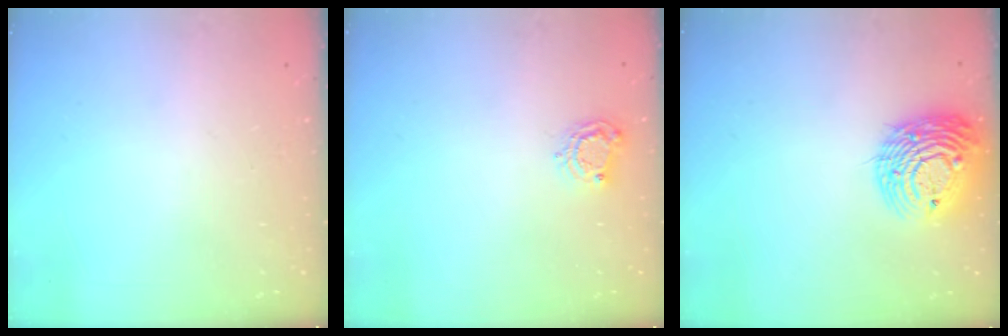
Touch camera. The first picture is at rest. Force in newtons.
{"total": 5.8, "press": 5.8, "slide": 0.5}
{"total": 14.7, "press": 14.5, "slide": 2.2}